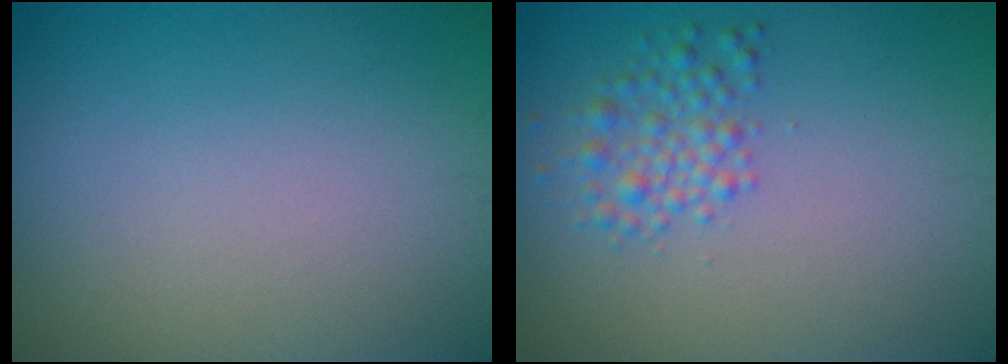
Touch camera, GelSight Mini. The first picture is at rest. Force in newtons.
{"total": 2.3, "press": 2.3, "slide": 0.1}